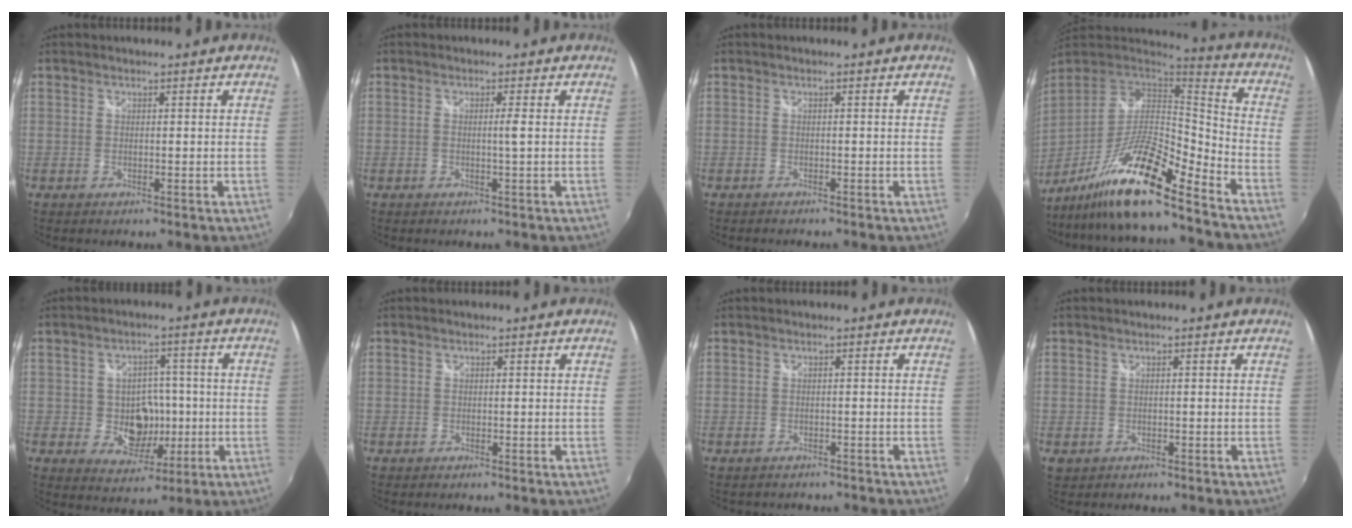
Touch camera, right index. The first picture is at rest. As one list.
[{"total": 1.3, "force": [0.0, -0.6, 1.2], "torque": [-0.017, 0.000, 0.001]}, {"total": 1.2, "force": [-1.1, 0.2, 0.3], "torque": [-0.009, -0.008, -0.019]}, {"total": 18.9, "force": [-12.5, 1.9, 14.0], "torque": [-0.265, -0.027, -0.239]}, {"total": 7.8, "force": [-1.0, 6.7, 4.0], "torque": [-0.077, 0.010, -0.001]}, {"total": 0.5, "force": [-0.3, 0.4, -0.1], "torque": [-0.001, 0.001, -0.008]}, {"total": 2.0, "force": [-1.7, 1.1, 0.3], "torque": [-0.011, -0.004, -0.022]}, {"total": 1.4, "force": [-0.6, 1.2, 0.6], "torque": [-0.015, -0.004, -0.009]}]